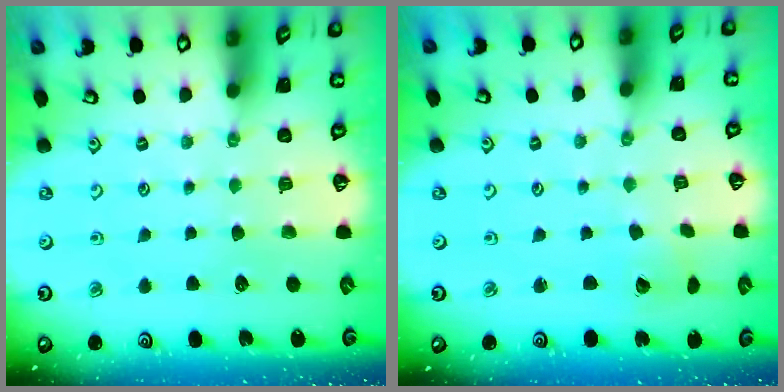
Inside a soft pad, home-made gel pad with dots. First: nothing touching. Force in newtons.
{"total": 2.1, "press": 2.1, "slide": 0.3}